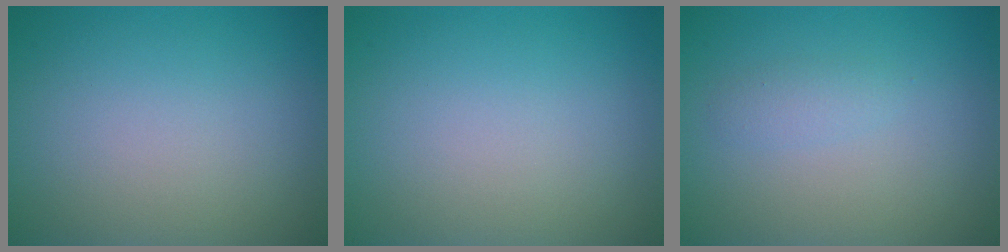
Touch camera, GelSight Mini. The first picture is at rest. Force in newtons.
{"total": 0.0}
{"total": 1.1, "press": 1.0, "slide": 0.1}